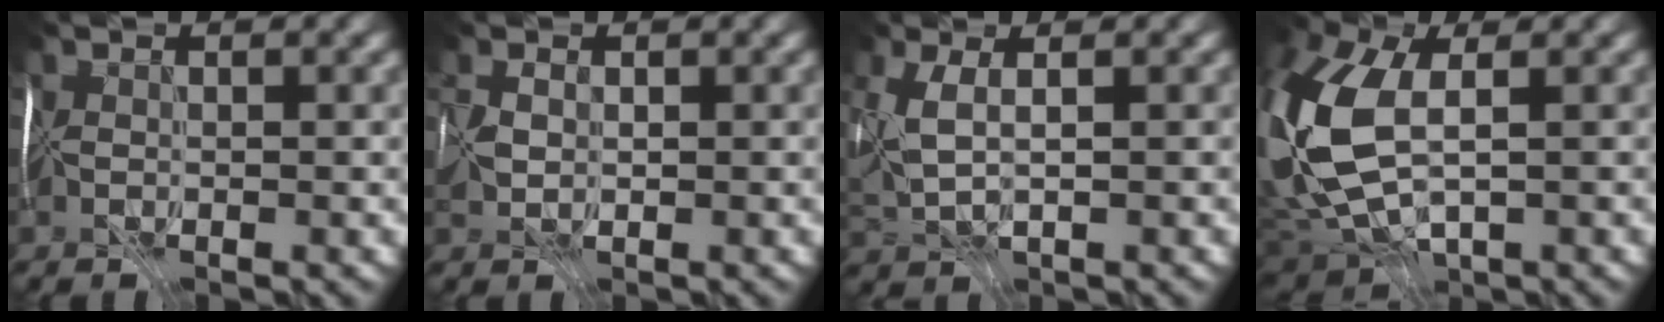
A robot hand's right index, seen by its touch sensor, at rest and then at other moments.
{"total": 0.9, "force": [0.6, 0.6, 0.1], "torque": [0.006, 0.008, 0.020]}
{"total": 2.2, "force": [1.4, 0.5, 1.6], "torque": [-0.048, 0.004, 0.039]}
{"total": 12.5, "force": [0.6, 7.3, 10.2], "torque": [-0.249, -0.016, 0.022]}